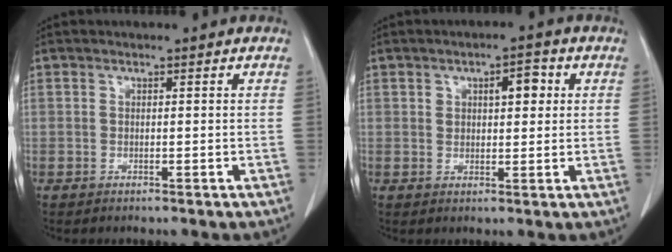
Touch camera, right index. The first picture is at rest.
{"total": 4.9, "force": [1.6, 2.4, 4.0], "torque": [-0.064, 0.017, 0.029]}